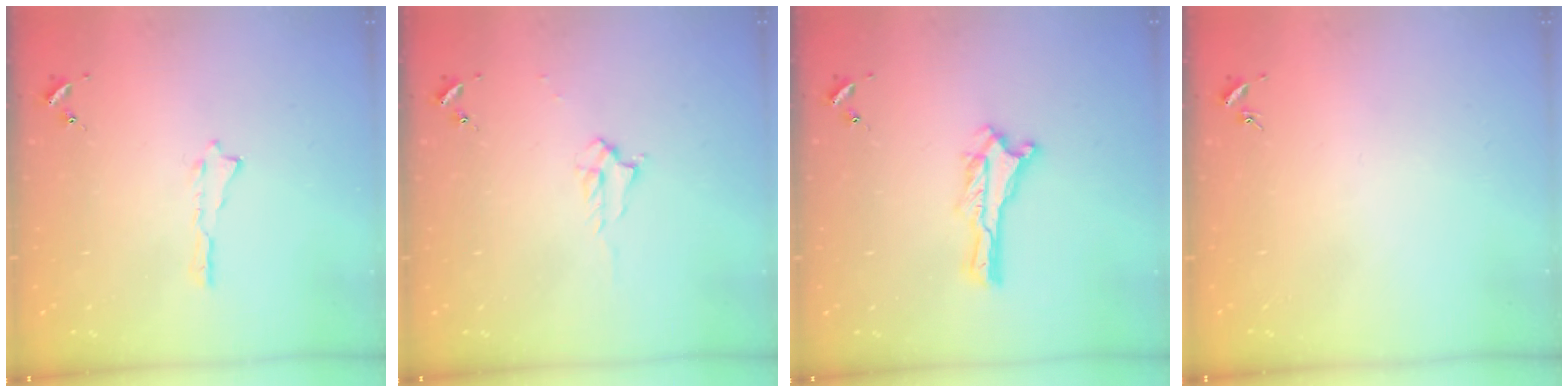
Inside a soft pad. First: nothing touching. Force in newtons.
{"total": 1.7, "press": 1.6, "slide": 0.2}
{"total": 0.0}
{"total": 0.0}